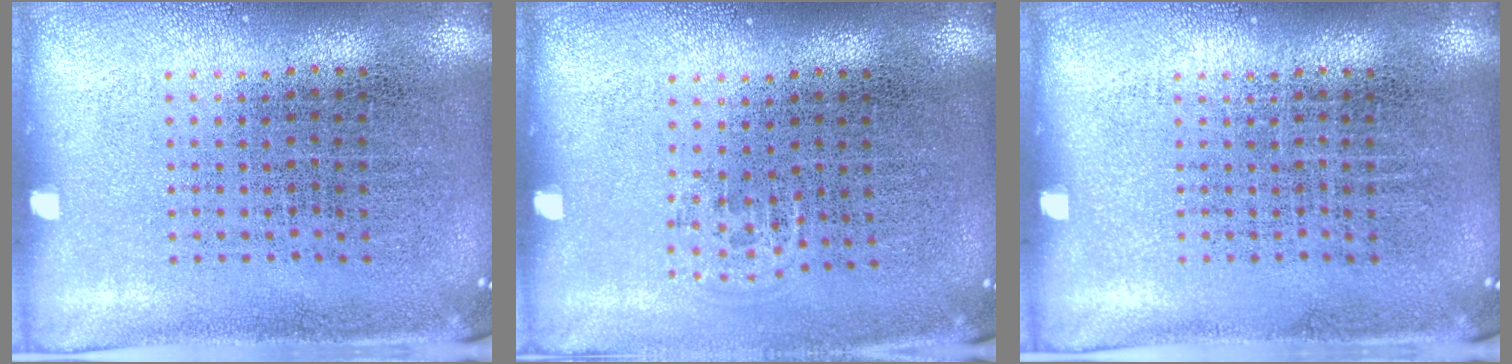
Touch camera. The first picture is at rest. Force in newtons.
{"total": 0.5, "press": 0.5, "slide": 0.3}
{"total": 0.0}